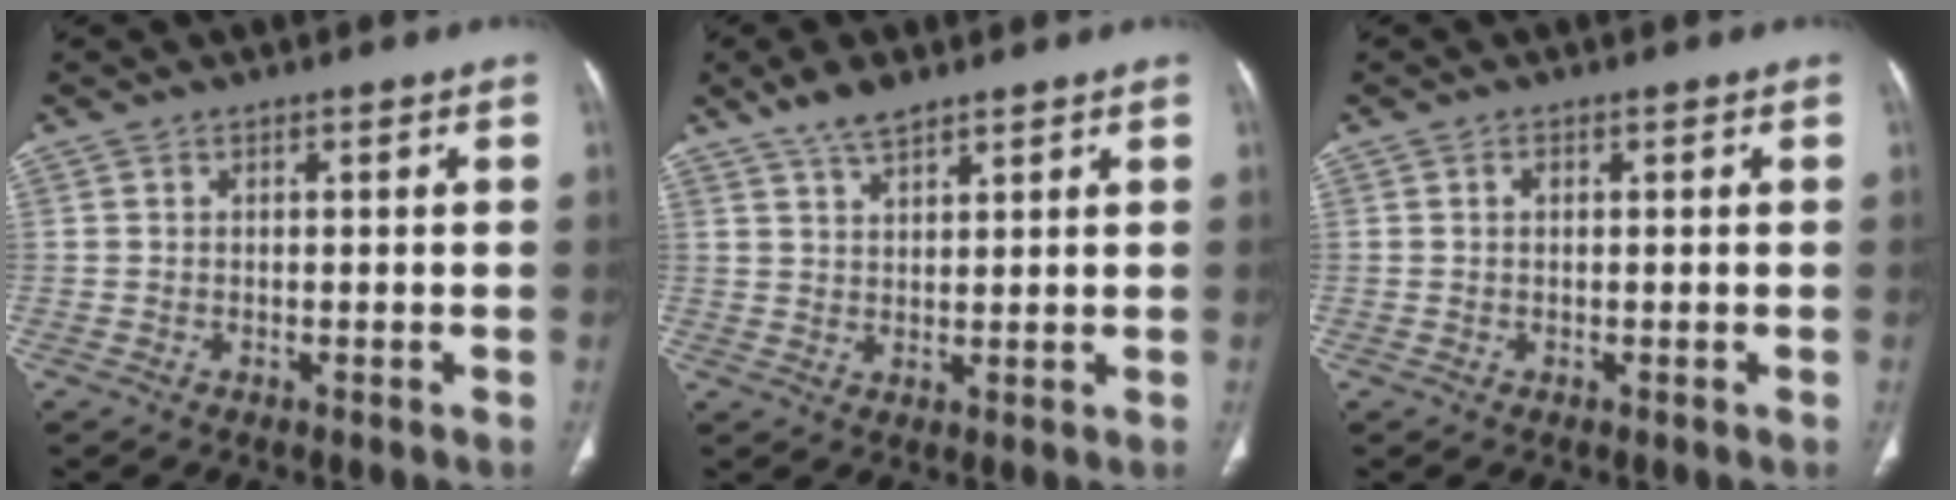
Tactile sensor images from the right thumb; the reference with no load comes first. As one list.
[{"total": 5.3, "force": [4.0, 1.8, 2.9], "torque": [-0.049, -0.015, 0.079]}, {"total": 0.7, "force": [0.1, 0.5, 0.5], "torque": [-0.007, 0.002, -0.001]}]